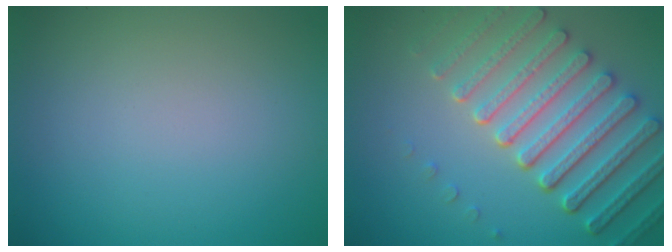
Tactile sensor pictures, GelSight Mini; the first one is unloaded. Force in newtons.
{"total": 7.0, "press": 5.5, "slide": 4.4}